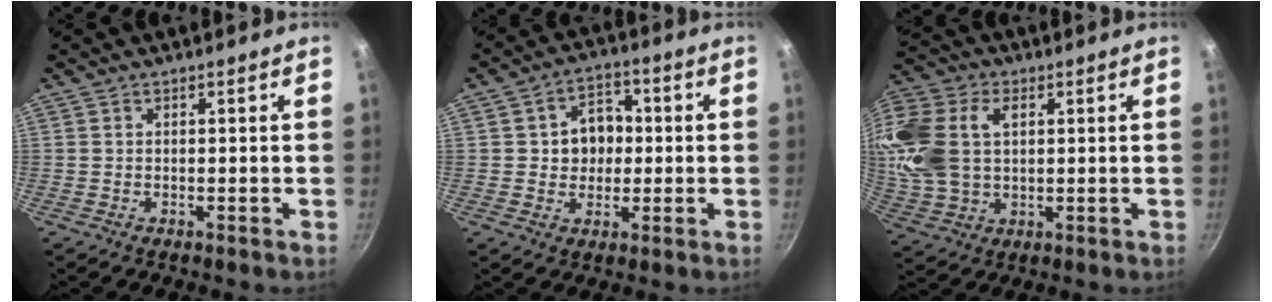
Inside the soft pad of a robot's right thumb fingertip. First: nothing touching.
{"total": 8.4, "force": [0.6, 6.9, 4.8], "torque": [-0.030, 0.010, 0.003]}
{"total": 18.9, "force": [4.0, 13.1, 13.0], "torque": [-0.286, 0.016, 0.077]}